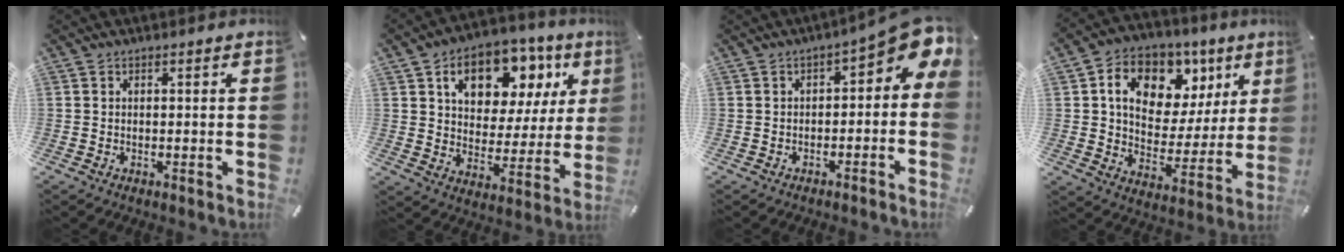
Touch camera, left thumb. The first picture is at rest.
{"total": 15.6, "force": [7.9, 10.3, 8.5], "torque": [-0.129, -0.034, 0.137]}
{"total": 8.3, "force": [2.6, 3.7, 7.0], "torque": [-0.090, -0.025, 0.044]}
{"total": 14.5, "force": [6.7, 10.7, 7.2], "torque": [-0.110, -0.032, 0.120]}